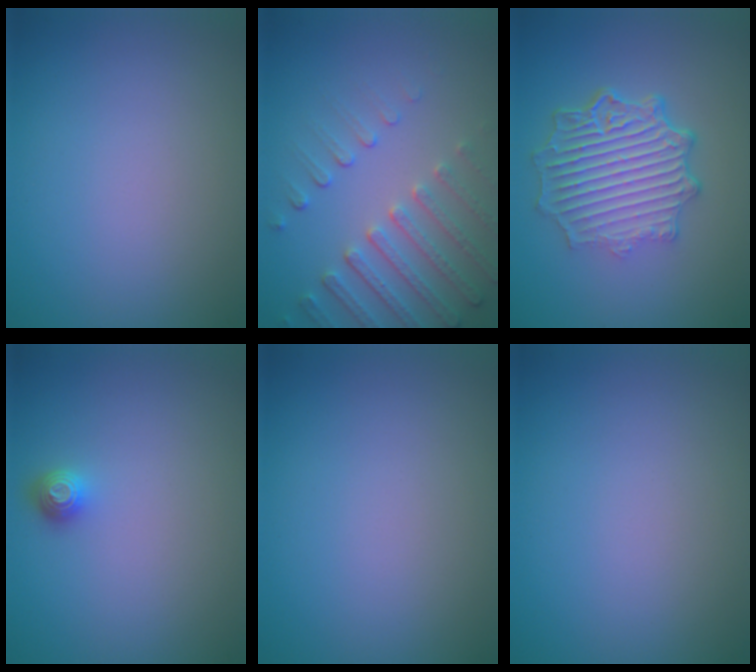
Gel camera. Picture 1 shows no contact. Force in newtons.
{"total": 5.0, "press": 3.8, "slide": 3.3}
{"total": 7.1, "press": 5.3, "slide": 4.7}
{"total": 1.3, "press": 1.1, "slide": 0.7}
{"total": 0.0}
{"total": 0.0}